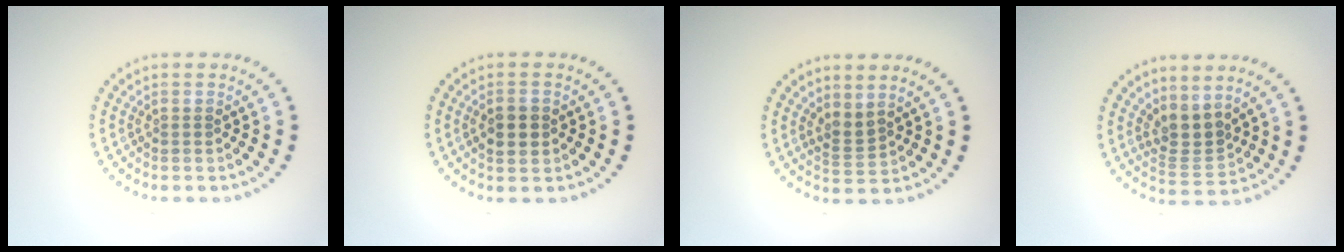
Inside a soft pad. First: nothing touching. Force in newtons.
{"total": 2.4, "press": 2.4, "slide": 0.2}
{"total": 1.7, "press": 1.3, "slide": 1.2}
{"total": 2.8, "press": 2.2, "slide": 1.8}